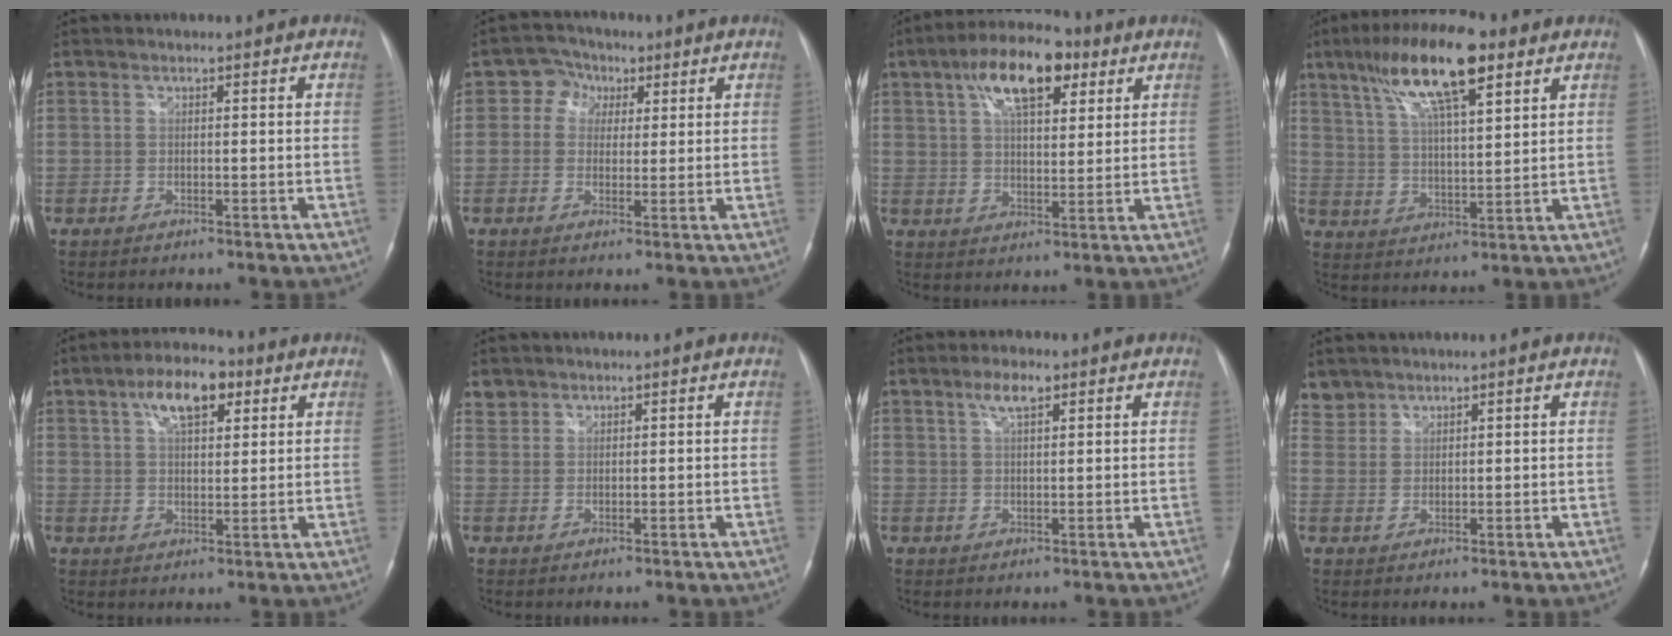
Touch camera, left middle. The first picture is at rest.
{"total": 4.8, "force": [1.6, 4.2, 1.7], "torque": [-0.029, 0.021, 0.027]}
{"total": 12.5, "force": [6.2, 5.0, 9.6], "torque": [-0.168, 0.028, 0.103]}
{"total": 14.6, "force": [8.5, 3.3, 11.3], "torque": [-0.210, 0.022, 0.151]}
{"total": 8.4, "force": [4.2, 3.6, 6.4], "torque": [-0.113, 0.019, 0.070]}
{"total": 1.8, "force": [1.4, 1.1, -0.2], "torque": [0.009, 0.010, 0.024]}
{"total": 3.5, "force": [2.1, 1.1, 2.6], "torque": [-0.055, 0.006, 0.040]}
{"total": 3.0, "force": [2.5, 1.5, -0.5], "torque": [0.017, 0.009, 0.050]}